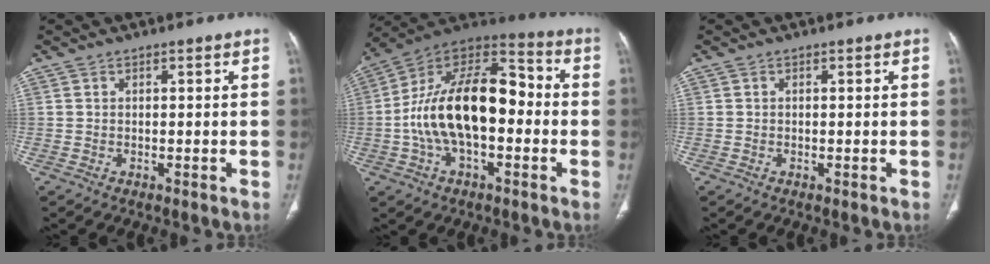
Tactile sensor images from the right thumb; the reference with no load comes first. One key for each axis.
{"total": 21.7, "fx": -1.7, "fy": 11.6, "fz": 18.2, "tx": -0.310, "ty": 0.045, "tz": -0.033}
{"total": 0.0}